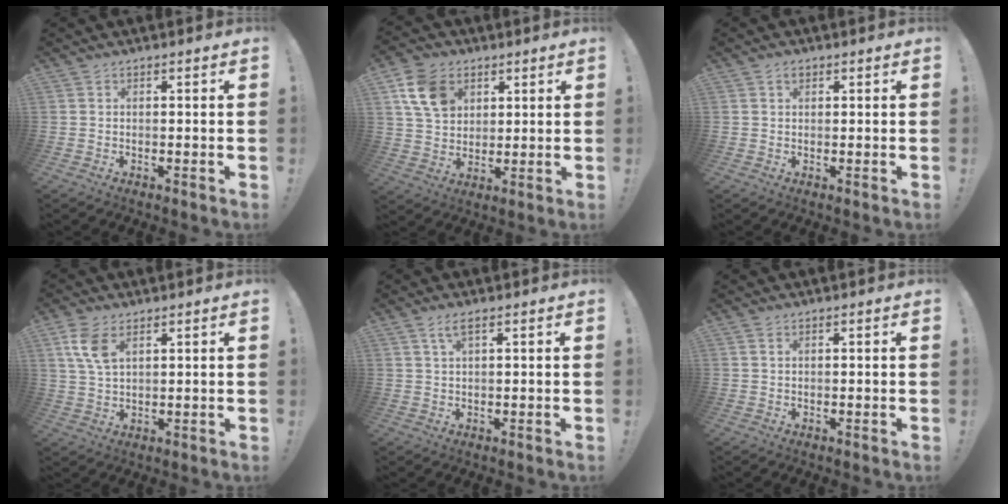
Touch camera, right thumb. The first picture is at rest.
{"total": 12.2, "force": [5.3, 9.0, 6.3], "torque": [-0.108, -0.006, 0.109]}
{"total": 1.4, "force": [0.8, 0.9, 0.7], "torque": [-0.011, 0.000, 0.014]}
{"total": 7.4, "force": [3.6, 3.8, 5.3], "torque": [-0.113, -0.012, 0.066]}
{"total": 3.2, "force": [1.7, 0.8, 2.7], "torque": [-0.047, -0.002, 0.028]}
{"total": 0.8, "force": [0.4, 0.3, 0.6], "torque": [-0.013, 0.000, 0.007]}